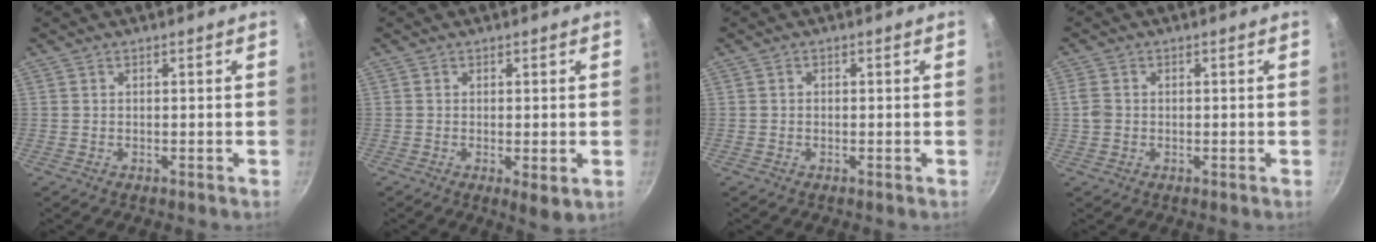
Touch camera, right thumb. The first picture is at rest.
{"total": 3.7, "force": [-0.8, 1.0, 3.4], "torque": [-0.057, -0.016, -0.008]}
{"total": 0.6, "force": [-0.2, 0.6, 0.2], "torque": [-0.005, 0.003, -0.003]}
{"total": 2.7, "force": [-0.2, 2.3, 1.4], "torque": [-0.024, 0.006, -0.005]}